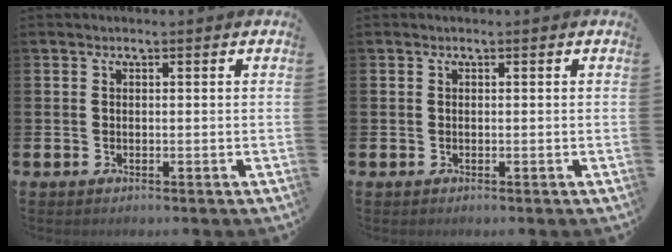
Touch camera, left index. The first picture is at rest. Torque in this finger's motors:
{"motor_torque": [0.00, 0.00, -0.01, 0.00]}